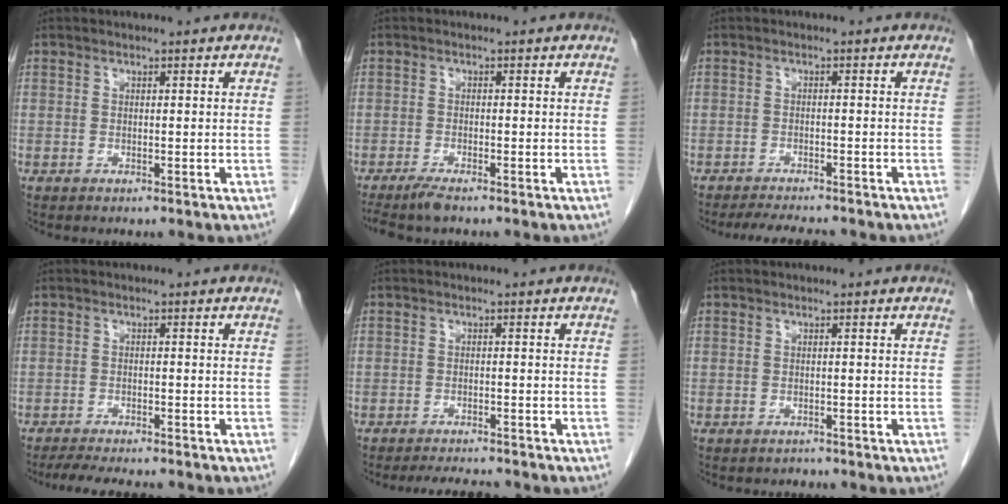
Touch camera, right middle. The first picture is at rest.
{"total": 3.4, "force": [-2.8, 0.2, 1.9], "torque": [-0.038, -0.009, -0.051]}
{"total": 5.8, "force": [-5.3, 0.6, 2.3], "torque": [-0.035, -0.014, -0.081]}
{"total": 7.0, "force": [-6.1, 0.9, 3.2], "torque": [-0.049, -0.014, -0.093]}
{"total": 4.5, "force": [-4.2, 0.3, 1.4], "torque": [-0.024, -0.013, -0.064]}
{"total": 0.8, "force": [-0.7, 0.3, -0.2], "torque": [-0.005, -0.001, -0.013]}